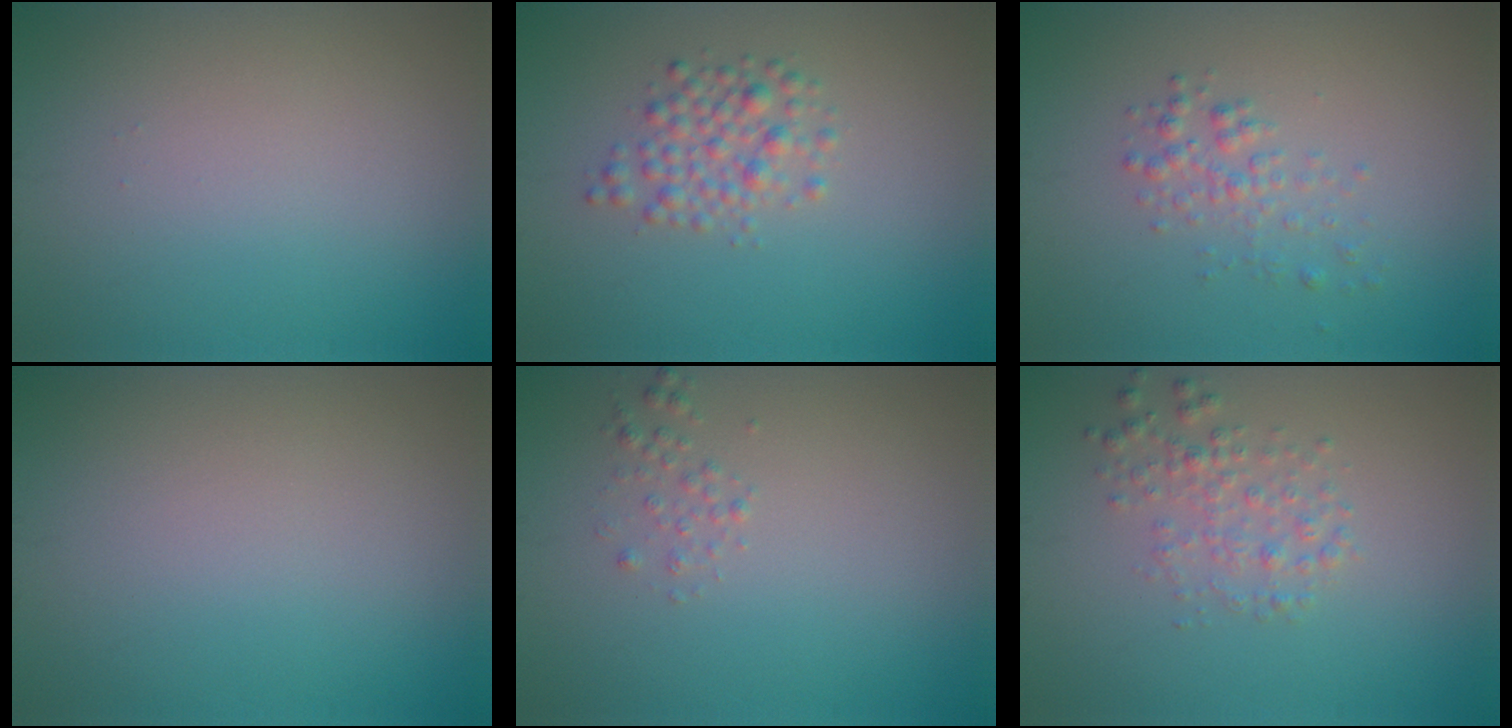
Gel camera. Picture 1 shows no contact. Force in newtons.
{"total": 2.6, "press": 2.6, "slide": 0.1}
{"total": 1.8, "press": 1.8, "slide": 0.1}
{"total": 0.0}
{"total": 0.9, "press": 0.9, "slide": 0.1}
{"total": 2.3, "press": 2.3, "slide": 0.0}